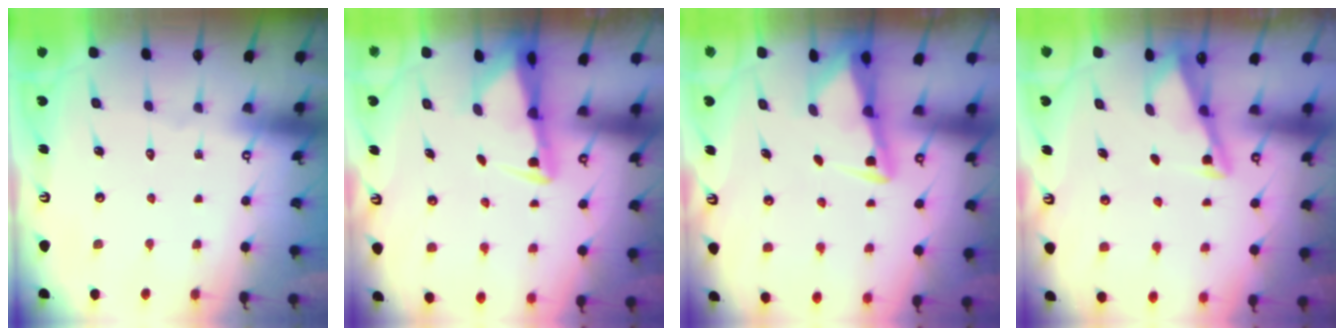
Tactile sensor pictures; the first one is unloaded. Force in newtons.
{"total": 3.0, "press": 2.9, "slide": 0.5}
{"total": 3.0, "press": 3.0, "slide": 0.3}
{"total": 2.9, "press": 2.9, "slide": 0.4}